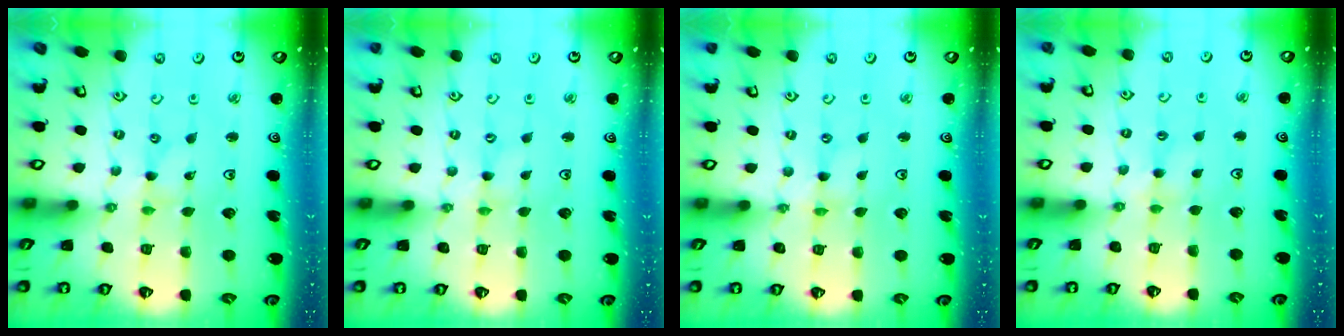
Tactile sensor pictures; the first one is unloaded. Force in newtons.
{"total": 0.0}
{"total": 0.0}
{"total": 3.1, "press": 3.1, "slide": 0.5}